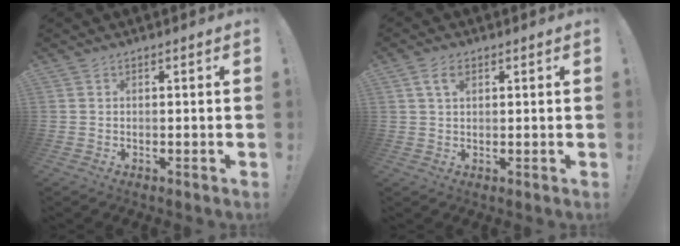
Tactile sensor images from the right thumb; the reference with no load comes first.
{"total": 3.7, "force": [1.6, 2.1, 2.6], "torque": [-0.046, 0.001, 0.029]}